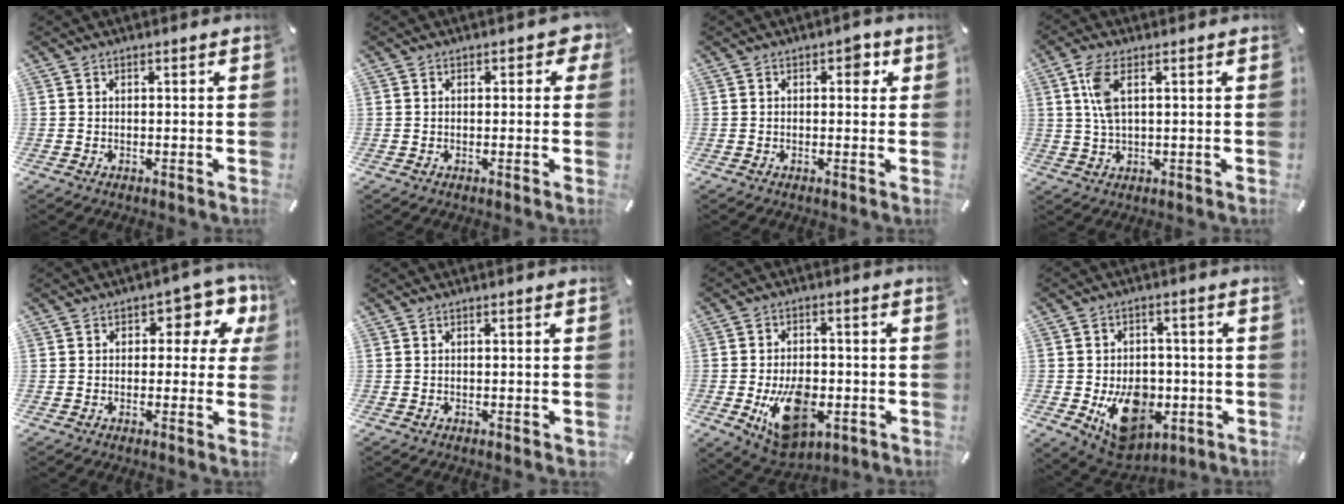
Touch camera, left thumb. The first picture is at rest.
{"total": 2.1, "force": [0.2, 1.4, 1.5], "torque": [-0.014, 0.002, -0.002]}
{"total": 2.7, "force": [0.6, 1.7, 2.0], "torque": [-0.020, 0.002, 0.002]}
{"total": 6.5, "force": [1.9, 2.7, 5.6], "torque": [-0.130, 0.002, 0.029]}
{"total": 7.8, "force": [2.7, 4.7, 5.6], "torque": [-0.059, -0.017, 0.039]}
{"total": 0.0}
{"total": 14.0, "force": [-3.5, 8.8, 10.3], "torque": [-0.166, -0.001, -0.056]}
{"total": 14.3, "force": [-3.3, 10.8, 8.8], "torque": [-0.118, 0.005, -0.046]}